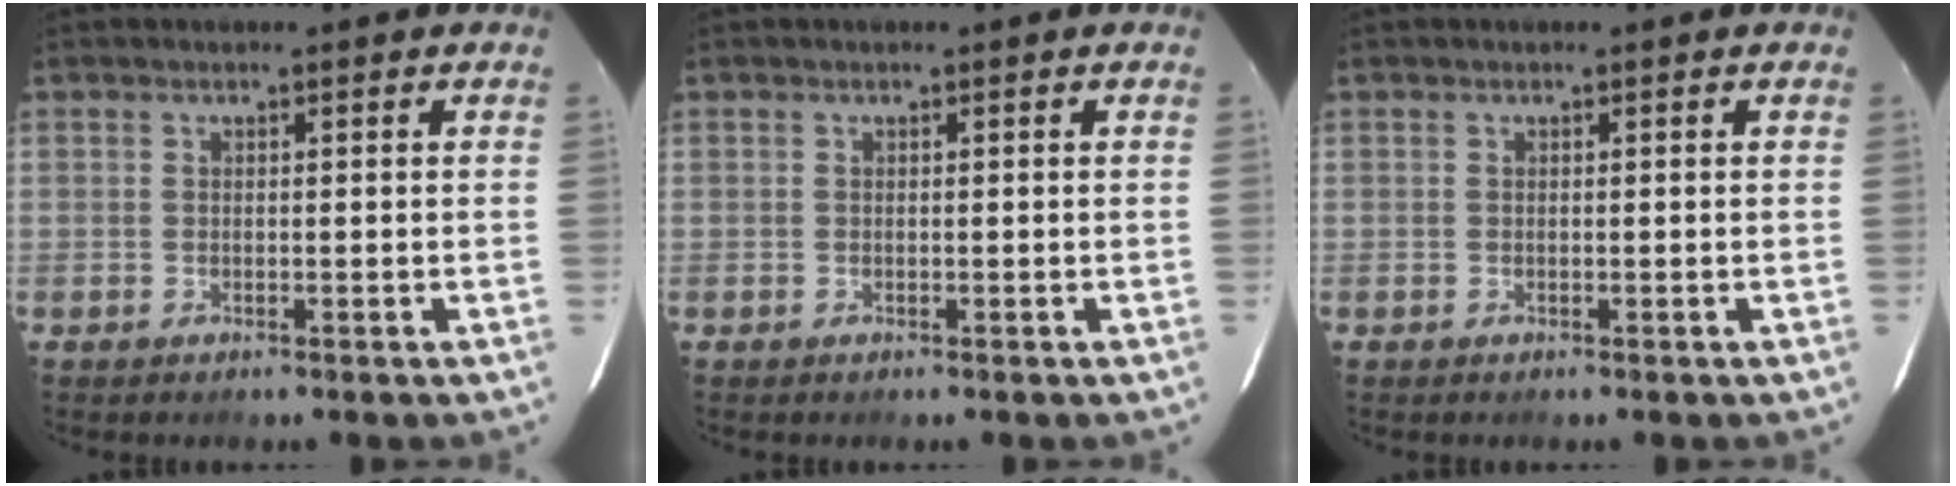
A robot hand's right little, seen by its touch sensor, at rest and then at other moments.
{"total": 0.0}
{"total": 0.0}